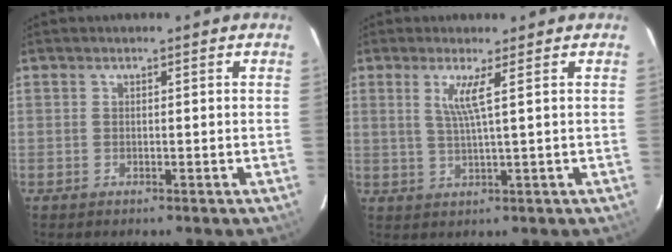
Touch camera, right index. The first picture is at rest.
{"total": 3.6, "force": [1.4, -0.8, 3.3], "torque": [-0.059, -0.005, 0.029]}